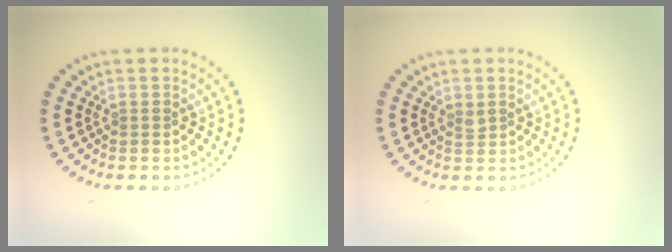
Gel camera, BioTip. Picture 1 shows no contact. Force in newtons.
{"total": 0.7, "press": 0.6, "slide": 0.5}